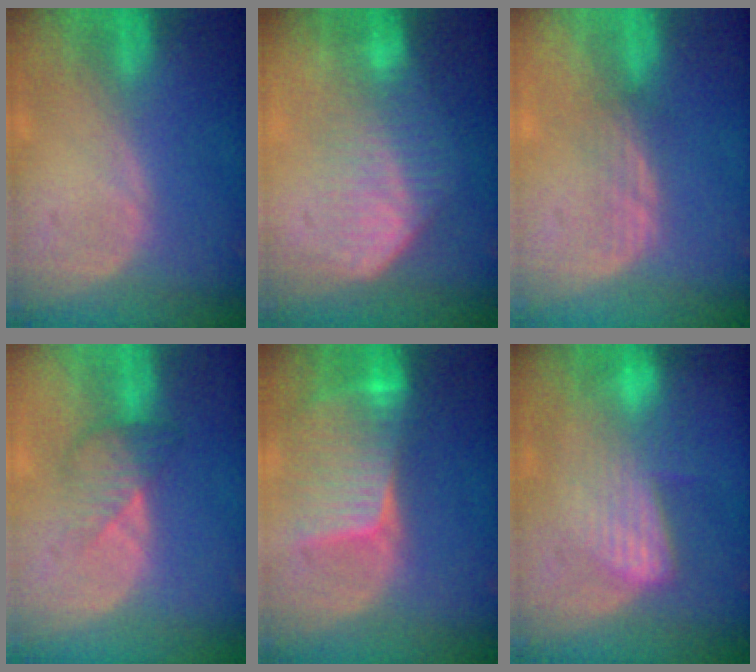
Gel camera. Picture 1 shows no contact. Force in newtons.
{"total": 7.6, "press": 6.3, "slide": 4.2}
{"total": 2.4, "press": 2.4, "slide": 0.5}
{"total": 3.8, "press": 3.8, "slide": 0.0}
{"total": 8.1, "press": 7.8, "slide": 2.3}
{"total": 7.0, "press": 6.1, "slide": 3.5}